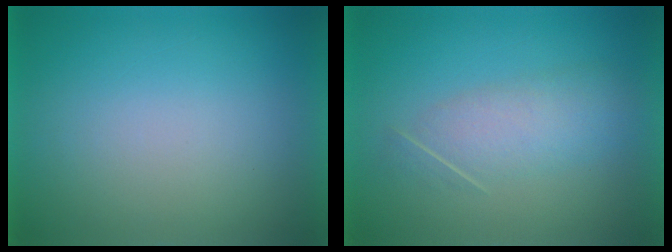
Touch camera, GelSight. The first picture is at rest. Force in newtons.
{"total": 3.3}